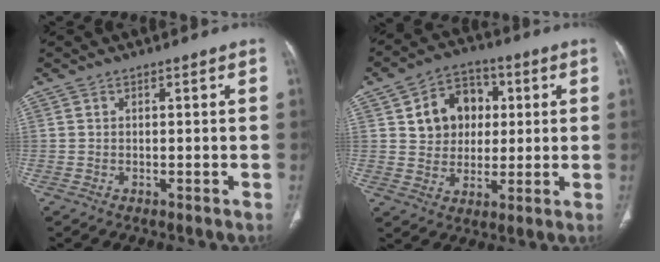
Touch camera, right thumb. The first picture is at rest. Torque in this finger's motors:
{"motor_torque": [-0.67, 0.63, -0.06, 0.32, 0.07]}